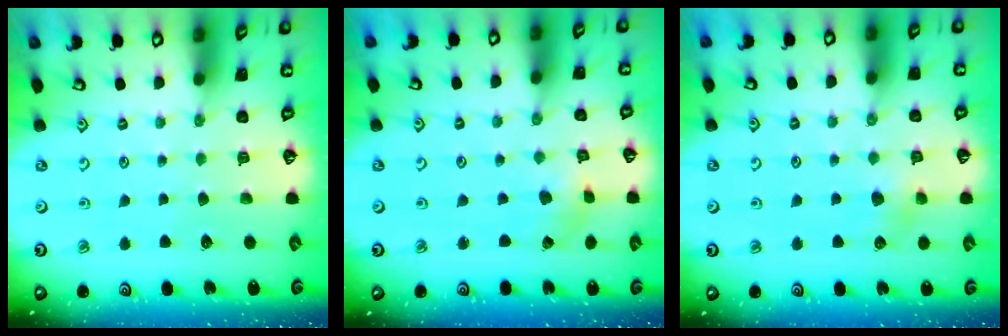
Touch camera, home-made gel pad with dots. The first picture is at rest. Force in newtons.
{"total": 1.1, "press": 1.1, "slide": 0.3}
{"total": 4.8, "press": 4.7, "slide": 0.5}